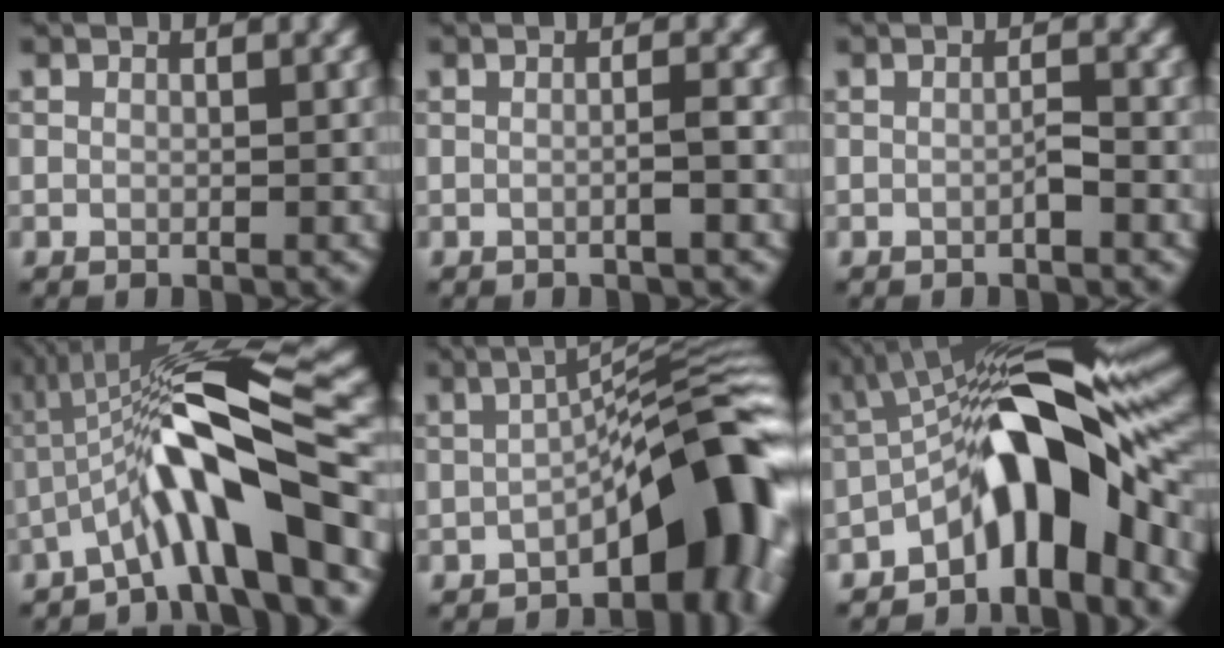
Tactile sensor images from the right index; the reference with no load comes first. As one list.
[{"total": 1.3, "force": [-0.4, 0.1, 1.2], "torque": [-0.015, 0.006, -0.013]}, {"total": 0.9, "force": [-0.5, 0.1, 0.7], "torque": [-0.013, 0.005, -0.009]}, {"total": 9.9, "force": [-3.4, 1.7, 9.1], "torque": [-0.145, 0.023, -0.069]}, {"total": 11.2, "force": [-4.2, 3.8, 9.6], "torque": [-0.111, 0.023, -0.069]}, {"total": 10.6, "force": [-4.0, 3.4, 9.2], "torque": [-0.127, 0.020, -0.080]}]